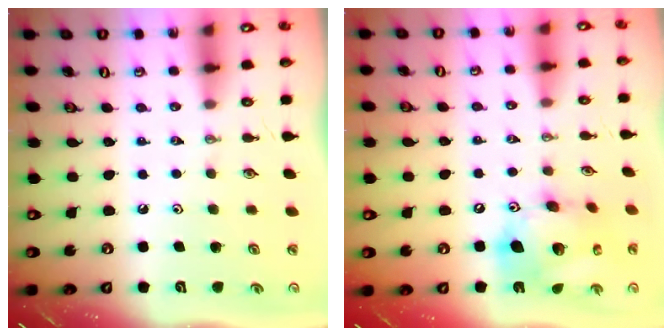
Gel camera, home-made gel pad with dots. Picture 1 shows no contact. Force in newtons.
{"total": 18.0, "press": 17.7, "slide": 3.2}